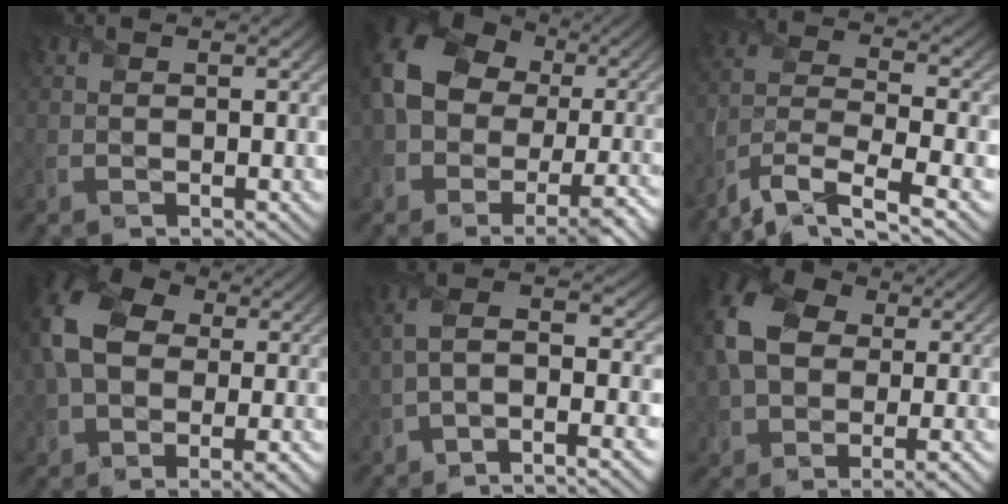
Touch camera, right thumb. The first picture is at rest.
{"total": 17.1, "force": [-1.9, 13.1, 10.7], "torque": [-0.221, -0.037, -0.023]}
{"total": 9.4, "force": [-6.7, 2.8, 5.9], "torque": [-0.129, -0.013, -0.138]}
{"total": 14.8, "force": [-0.1, 10.8, 10.2], "torque": [-0.228, -0.006, 0.005]}
{"total": 8.9, "force": [-3.2, 3.2, 7.6], "torque": [-0.133, 0.007, -0.065]}
{"total": 13.3, "force": [-0.1, 9.6, 9.2], "torque": [-0.208, -0.006, 0.008]}